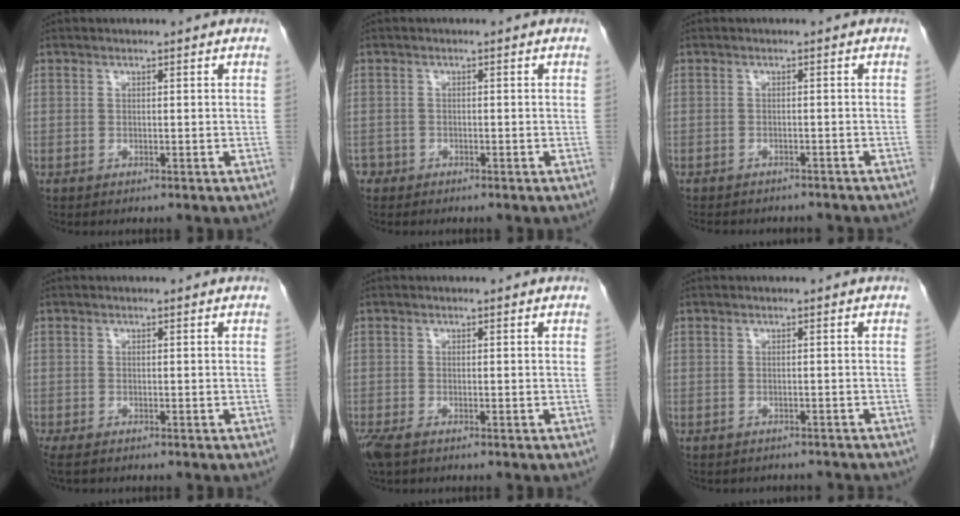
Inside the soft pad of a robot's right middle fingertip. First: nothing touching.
{"total": 1.2, "force": [-0.9, 0.8, -0.1], "torque": [-0.003, 0.004, -0.014]}
{"total": 9.5, "force": [-8.4, 3.1, 3.3], "torque": [-0.053, 0.002, -0.095]}
{"total": 3.0, "force": [-2.4, 1.0, 1.6], "torque": [-0.031, -0.010, -0.036]}
{"total": 2.8, "force": [-2.0, 0.8, 1.9], "torque": [-0.042, -0.010, -0.035]}
{"total": 4.4, "force": [-4.1, 1.4, 0.9], "torque": [-0.008, -0.003, -0.045]}